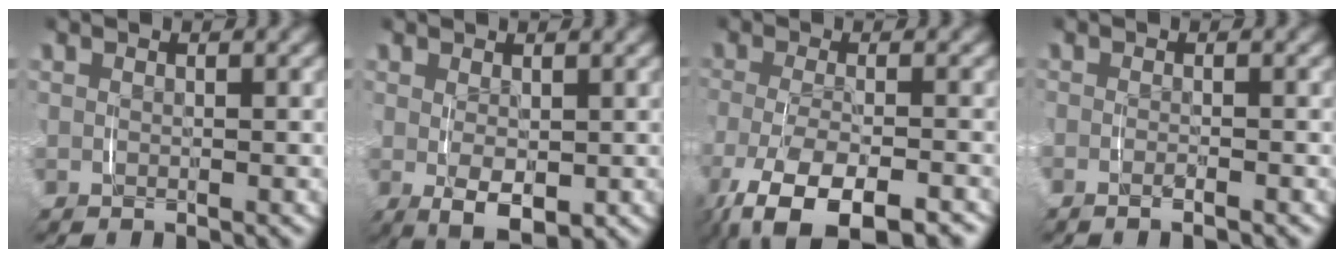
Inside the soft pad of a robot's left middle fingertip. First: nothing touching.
{"total": 4.3, "force": [-1.0, 2.0, 3.7], "torque": [-0.059, -0.021, -0.003]}
{"total": 8.8, "force": [-5.5, 3.4, 5.9], "torque": [-0.142, -0.045, -0.062]}
{"total": 0.9, "force": [-0.9, -0.1, 0.2], "torque": [-0.006, 0.002, -0.020]}